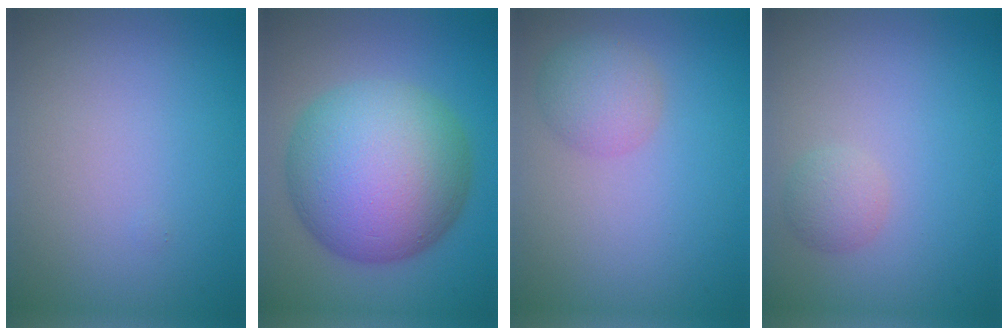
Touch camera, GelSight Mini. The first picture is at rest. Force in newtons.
{"total": 13.9, "press": 13.9, "slide": 0.4}
{"total": 2.8, "press": 2.8, "slide": 0.1}
{"total": 1.6, "press": 1.6, "slide": 0.0}